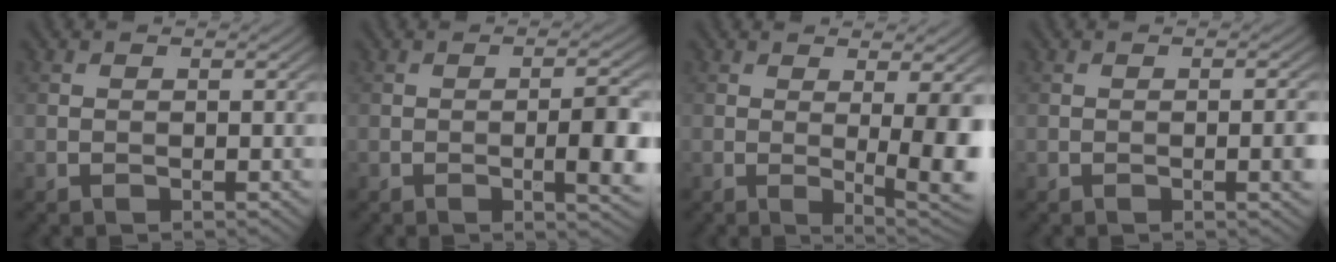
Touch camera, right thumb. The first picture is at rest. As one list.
[{"total": 5.1, "force": [-0.9, 1.0, 4.9], "torque": [-0.078, 0.002, -0.013]}, {"total": 8.0, "force": [0.2, 2.0, 7.8], "torque": [-0.098, -0.003, 0.005]}, {"total": 2.1, "force": [-0.4, 0.3, 2.0], "torque": [-0.030, 0.003, -0.006]}]